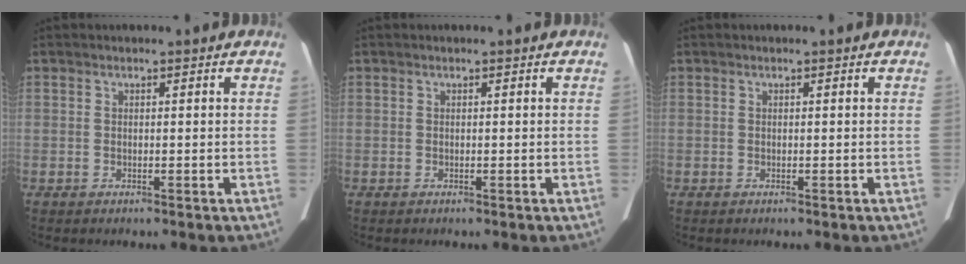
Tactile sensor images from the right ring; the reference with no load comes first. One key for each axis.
{"total": 0.0}
{"total": 0.0}